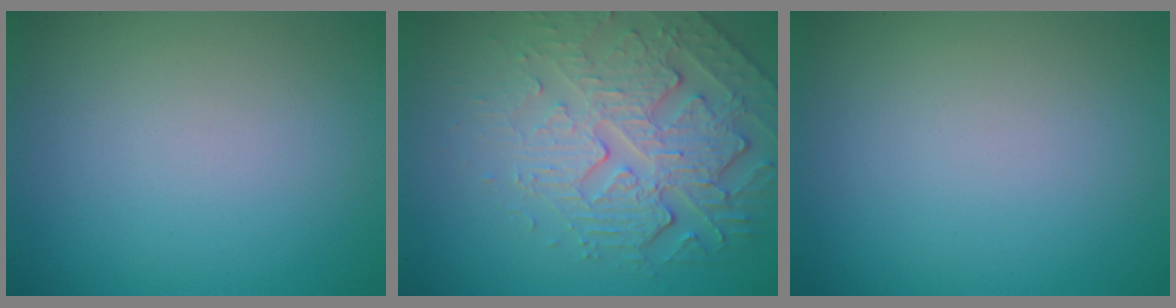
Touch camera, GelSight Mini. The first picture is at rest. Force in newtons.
{"total": 4.8, "press": 4.4, "slide": 1.9}
{"total": 0.0}